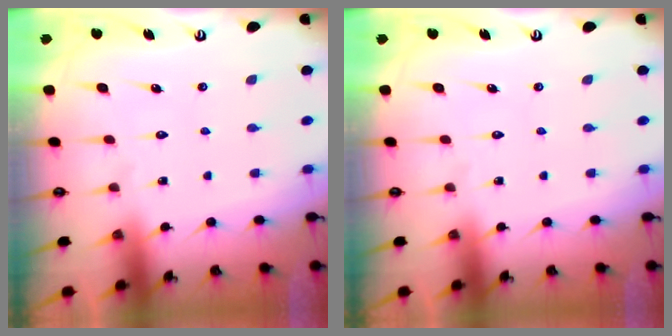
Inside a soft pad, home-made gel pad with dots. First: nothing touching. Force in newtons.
{"total": 0.0}